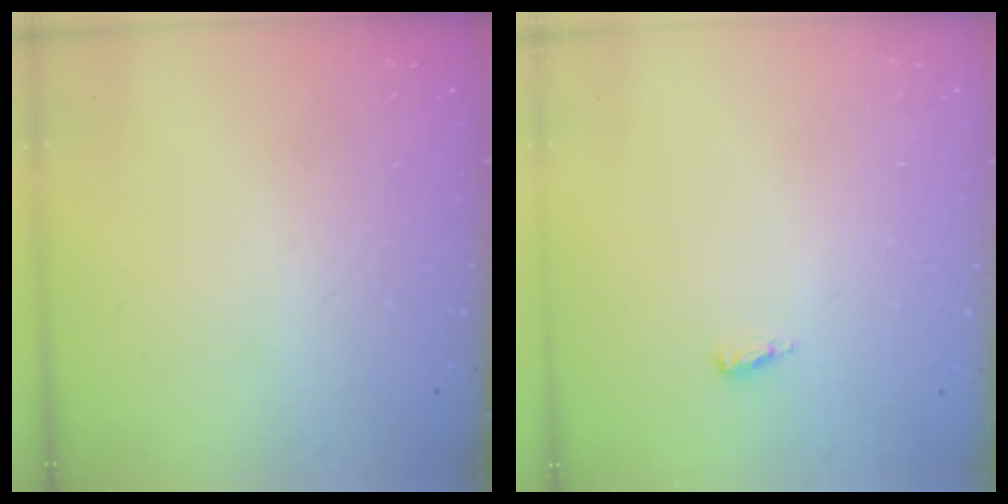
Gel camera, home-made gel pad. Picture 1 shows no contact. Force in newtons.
{"total": 2.7, "press": 2.5, "slide": 1.0}